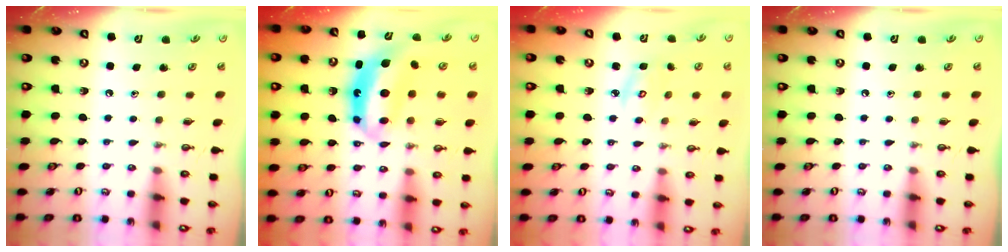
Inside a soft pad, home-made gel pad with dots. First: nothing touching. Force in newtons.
{"total": 7.9, "press": 7.9, "slide": 0.5}
{"total": 3.8, "press": 3.8, "slide": 0.3}
{"total": 0.0}